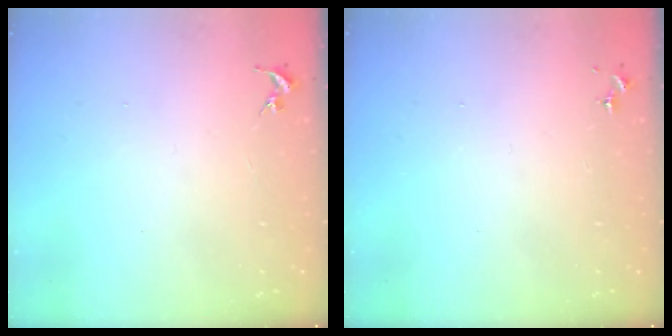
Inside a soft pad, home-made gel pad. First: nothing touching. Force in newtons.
{"total": 0.0}